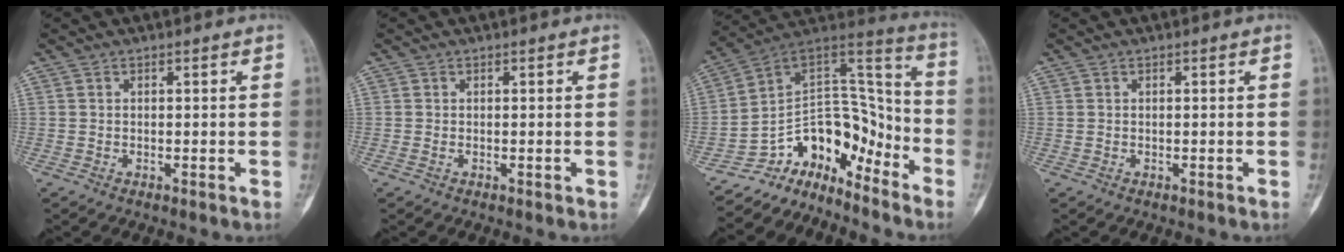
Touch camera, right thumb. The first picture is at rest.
{"total": 0.5, "force": [-0.1, 0.3, 0.4], "torque": [-0.006, 0.001, -0.001]}
{"total": 13.7, "force": [-10.8, 7.4, 4.1], "torque": [-0.008, 0.145, -0.194]}
{"total": 0.0}